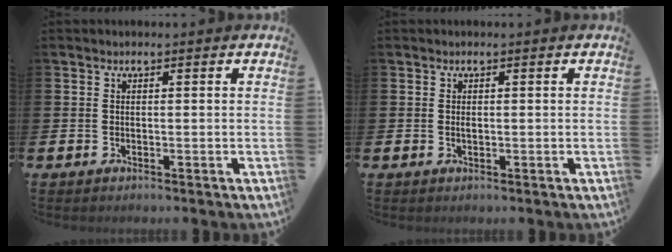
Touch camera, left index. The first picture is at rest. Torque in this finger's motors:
{"motor_torque": [0.27, -0.06, 0.04, 0.00]}